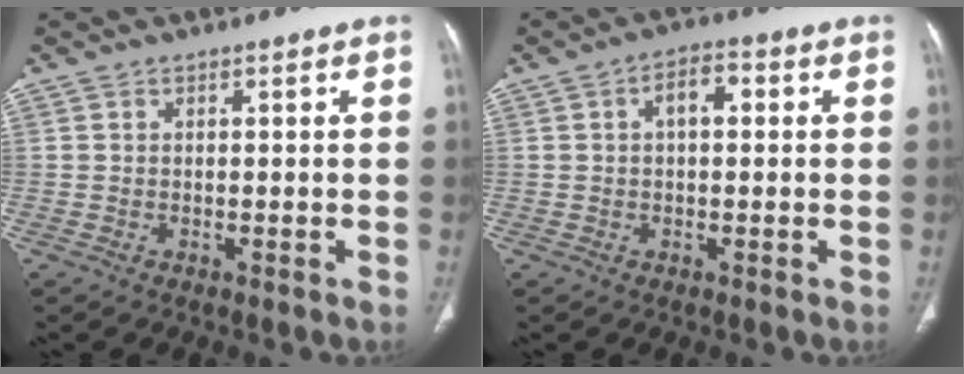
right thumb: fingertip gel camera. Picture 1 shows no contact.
{"total": 4.8, "force": [0.9, 2.6, 3.9], "torque": [-0.060, 0.017, 0.009]}